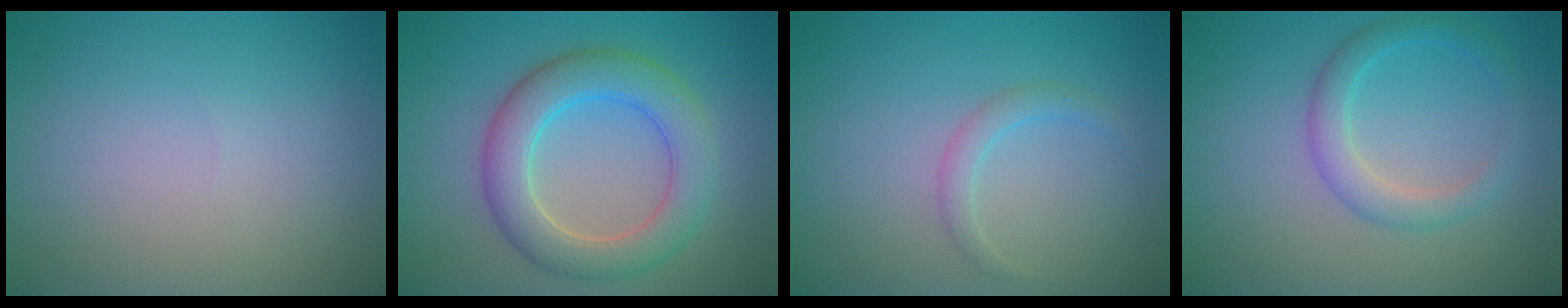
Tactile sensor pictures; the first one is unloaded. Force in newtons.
{"total": 4.7, "press": 4.7, "slide": 0.5}
{"total": 1.4, "press": 1.4, "slide": 0.1}
{"total": 2.7, "press": 2.7, "slide": 0.1}